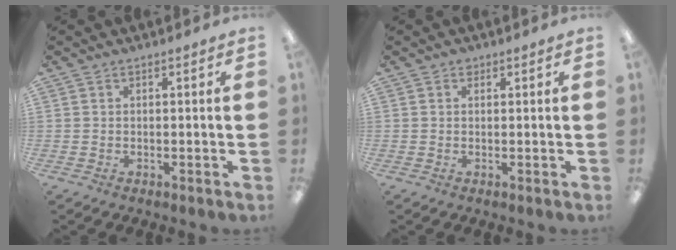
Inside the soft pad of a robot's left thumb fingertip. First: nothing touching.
{"total": 1.0, "force": [0.7, 0.6, 0.3], "torque": [0.001, -0.003, 0.012]}